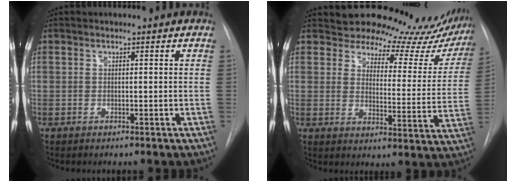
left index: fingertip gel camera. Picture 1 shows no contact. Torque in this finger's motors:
{"motor_torque": [1.05, -1.09, 0.06, -0.03]}